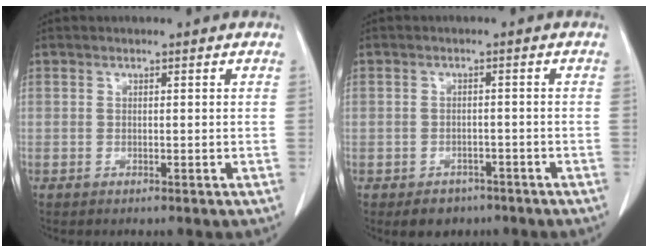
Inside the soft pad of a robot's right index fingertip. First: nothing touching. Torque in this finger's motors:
{"motor_torque": [-1.18, 0.03, -0.45, -0.16]}